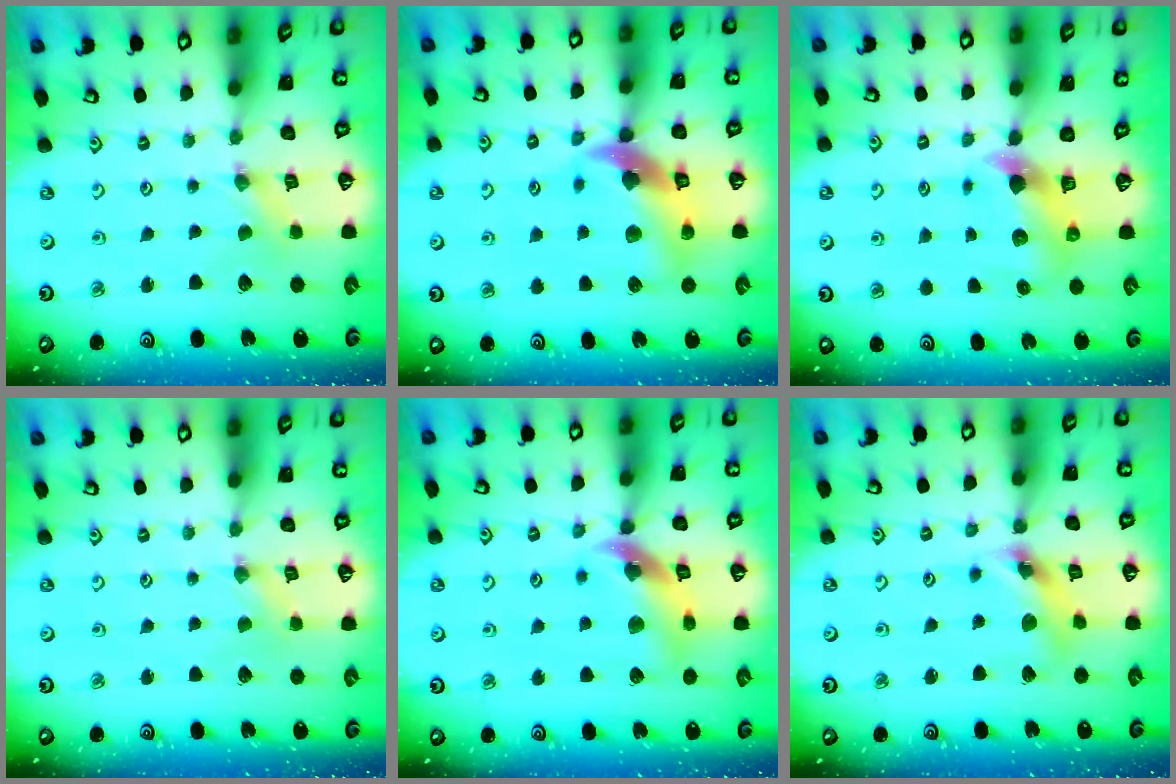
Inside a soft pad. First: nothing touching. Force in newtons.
{"total": 13.0, "press": 12.9, "slide": 1.8}
{"total": 5.4, "press": 5.4, "slide": 0.5}
{"total": 0.8, "press": 0.8, "slide": 0.2}
{"total": 11.7, "press": 11.6, "slide": 1.5}
{"total": 12.1, "press": 12.1, "slide": 1.4}